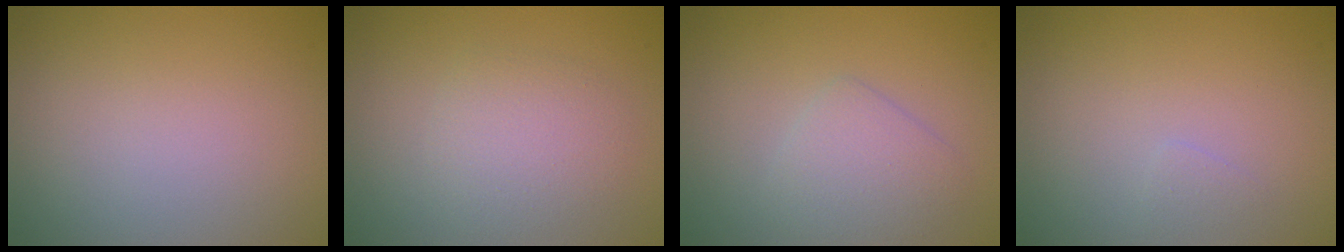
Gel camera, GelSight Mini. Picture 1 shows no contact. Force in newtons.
{"total": 2.8, "press": 2.8, "slide": 0.2}
{"total": 2.5, "press": 2.5, "slide": 0.1}
{"total": 0.6, "press": 0.6, "slide": 0.1}